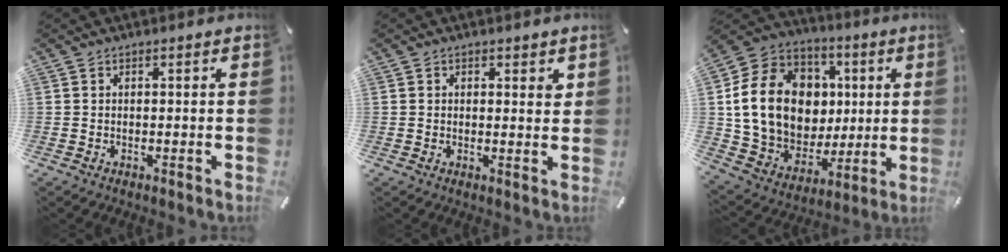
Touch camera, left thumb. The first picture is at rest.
{"total": 1.7, "force": [0.9, 1.1, 0.8], "torque": [-0.001, -0.003, 0.012]}
{"total": 20.1, "force": [3.3, 16.6, 10.9], "torque": [-0.217, -0.005, 0.074]}